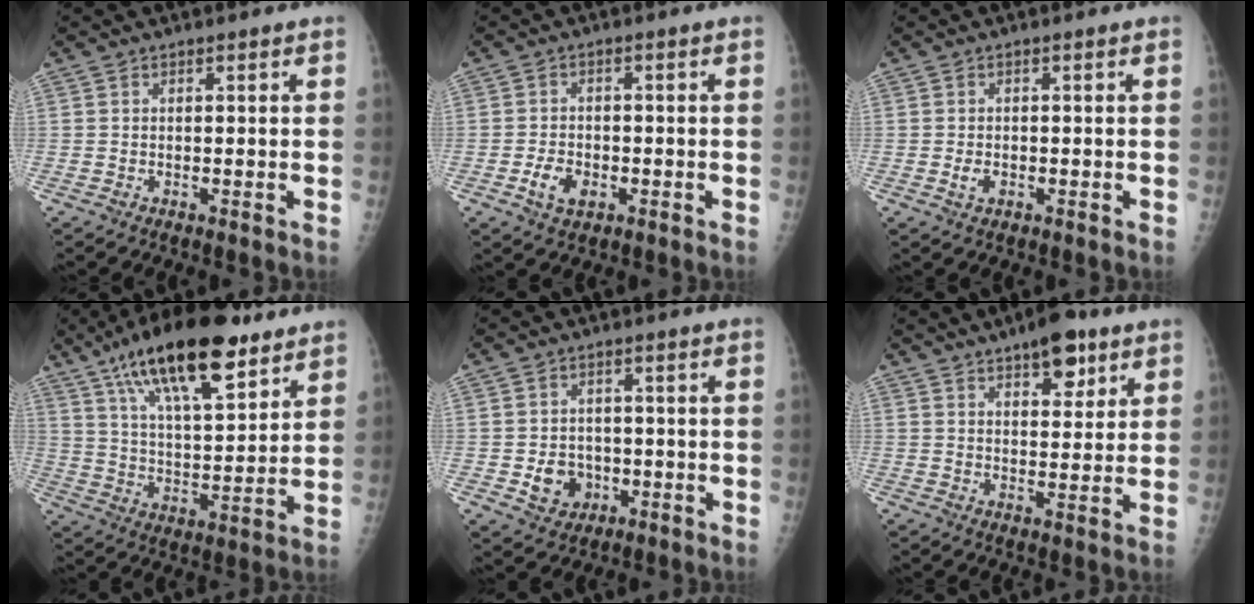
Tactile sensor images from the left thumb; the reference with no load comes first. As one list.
[{"total": 4.4, "force": [-1.6, 3.0, 2.8], "torque": [-0.041, 0.004, -0.026]}, {"total": 1.9, "force": [-0.5, 1.3, 1.2], "torque": [-0.019, 0.001, -0.007]}, {"total": 22.1, "force": [13.8, 7.7, 15.4], "torque": [-0.237, -0.044, 0.233]}, {"total": 6.1, "force": [-1.5, 5.2, 2.7], "torque": [-0.018, 0.008, -0.017]}, {"total": 8.5, "force": [5.3, 3.6, 5.6], "torque": [-0.056, -0.025, 0.074]}]